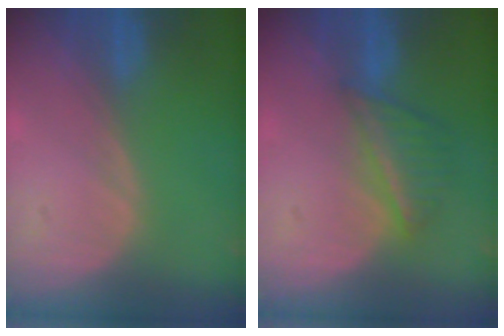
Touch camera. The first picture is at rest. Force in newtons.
{"total": 5.6, "press": 5.2, "slide": 2.1}